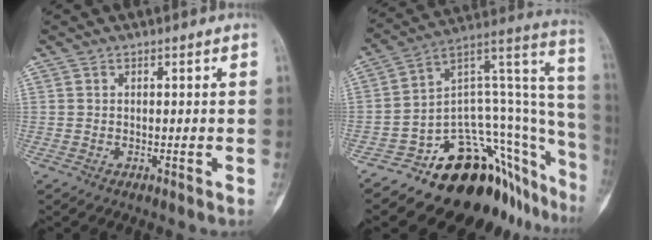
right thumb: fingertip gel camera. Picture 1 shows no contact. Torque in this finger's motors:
{"motor_torque": [3.29, 0.69, 0.74, -2.04, -0.01]}